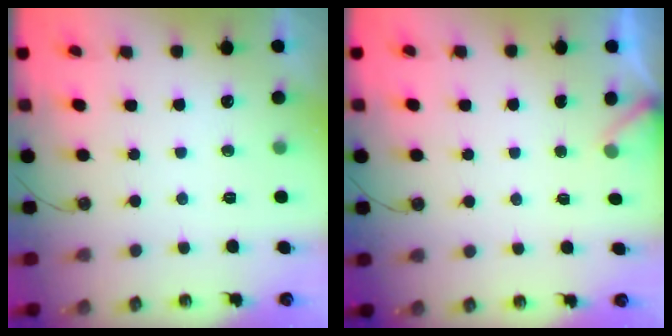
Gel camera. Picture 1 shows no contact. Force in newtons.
{"total": 1.7, "press": 1.7, "slide": 0.1}